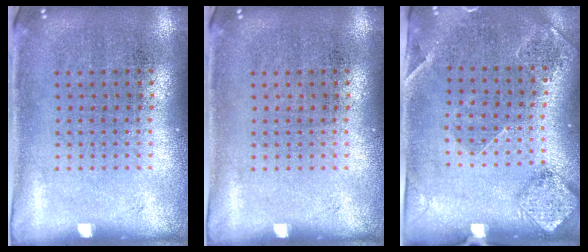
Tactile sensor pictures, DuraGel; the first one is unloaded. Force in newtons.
{"total": 0.0}
{"total": 1.6, "press": 1.5, "slide": 0.5}